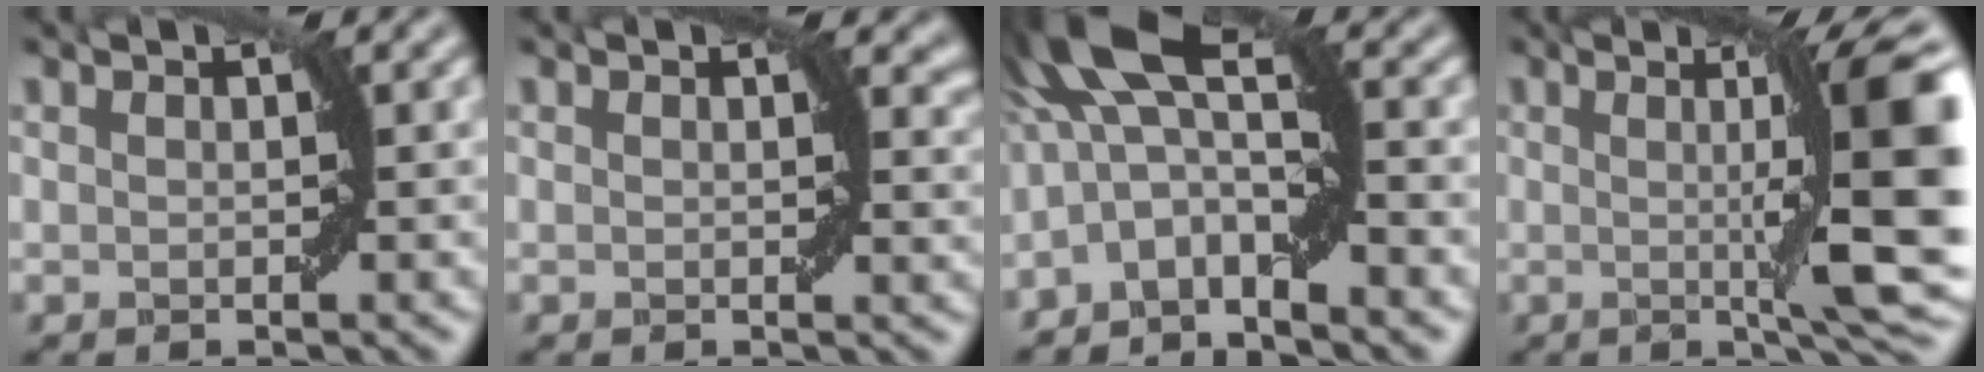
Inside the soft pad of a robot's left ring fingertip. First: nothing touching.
{"total": 4.2, "force": [2.7, 1.7, 2.8], "torque": [-0.032, 0.016, 0.029]}
{"total": 4.7, "force": [-2.0, 1.1, 4.1], "torque": [-0.097, 0.003, -0.039]}
{"total": 11.4, "force": [-0.5, 3.2, 10.9], "torque": [-0.157, -0.001, -0.007]}